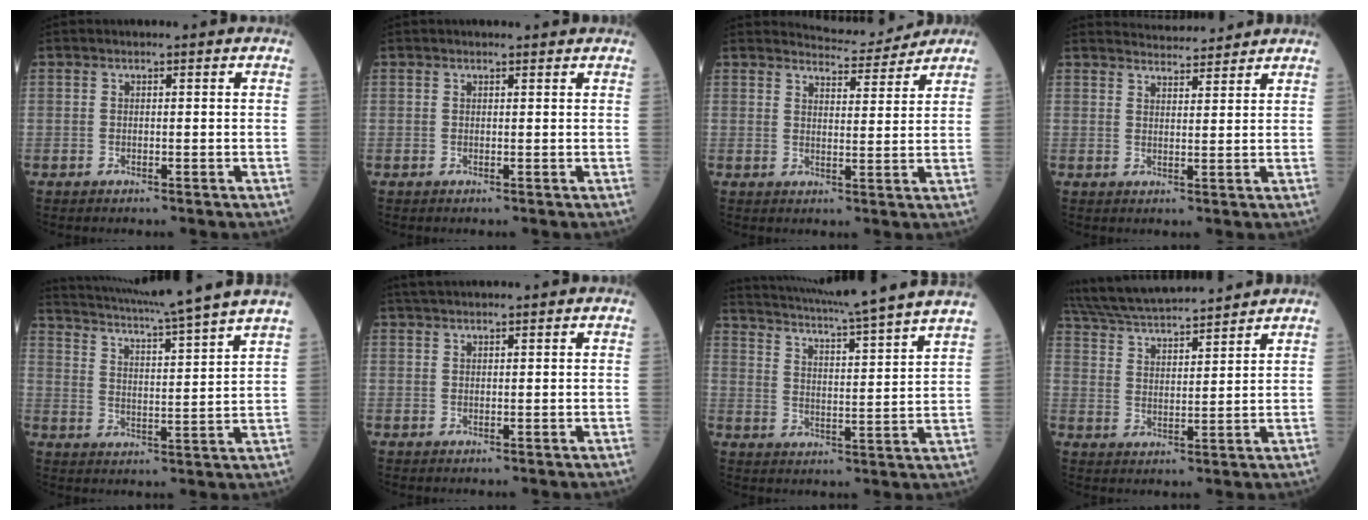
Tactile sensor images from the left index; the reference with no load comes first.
{"total": 1.2, "force": [1.1, 0.1, 0.1], "torque": [-0.010, 0.004, 0.014]}
{"total": 6.2, "force": [6.1, 0.9, 0.1], "torque": [-0.007, 0.006, 0.079]}
{"total": 5.9, "force": [5.8, 0.4, 0.7], "torque": [-0.014, 0.019, 0.081]}
{"total": 18.3, "force": [16.1, -2.2, 8.3], "torque": [-0.150, -0.023, 0.224]}
{"total": 3.4, "force": [3.0, 0.1, 1.4], "torque": [-0.018, 0.031, 0.054]}
{"total": 20.9, "force": [18.6, -1.8, 9.2], "torque": [-0.165, -0.029, 0.252]}
{"total": 14.8, "force": [13.7, 1.1, 5.5], "torque": [-0.108, 0.028, 0.234]}